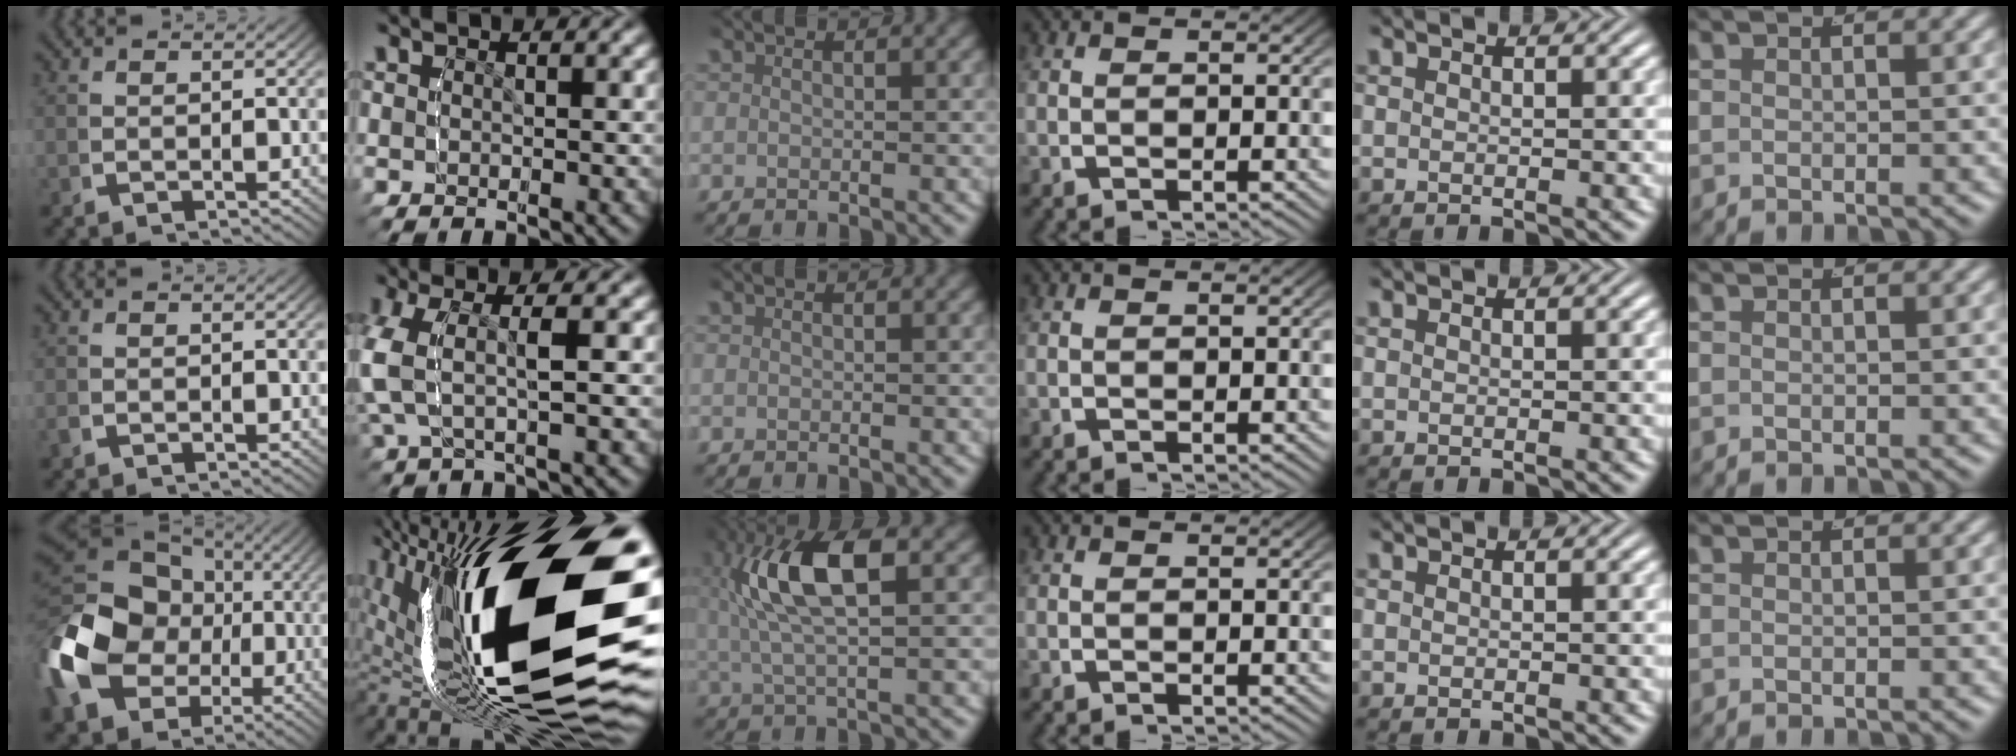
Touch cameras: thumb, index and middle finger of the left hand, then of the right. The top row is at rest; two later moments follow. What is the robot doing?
{"motion": "grasp_and_lifting", "object": "scissors"}